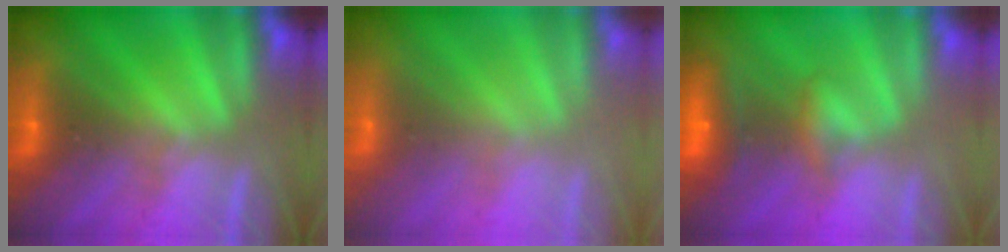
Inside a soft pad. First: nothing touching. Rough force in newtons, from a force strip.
{"total": 2.8}
{"total": 9.3}